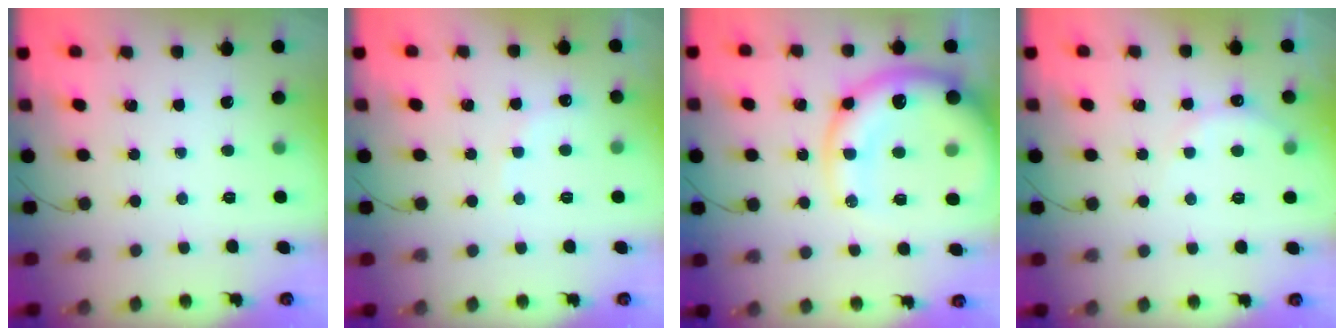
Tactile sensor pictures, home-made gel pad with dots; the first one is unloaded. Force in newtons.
{"total": 7.7, "press": 7.6, "slide": 1.3}
{"total": 20.7, "press": 20.2, "slide": 4.6}
{"total": 7.0, "press": 6.9, "slide": 1.3}